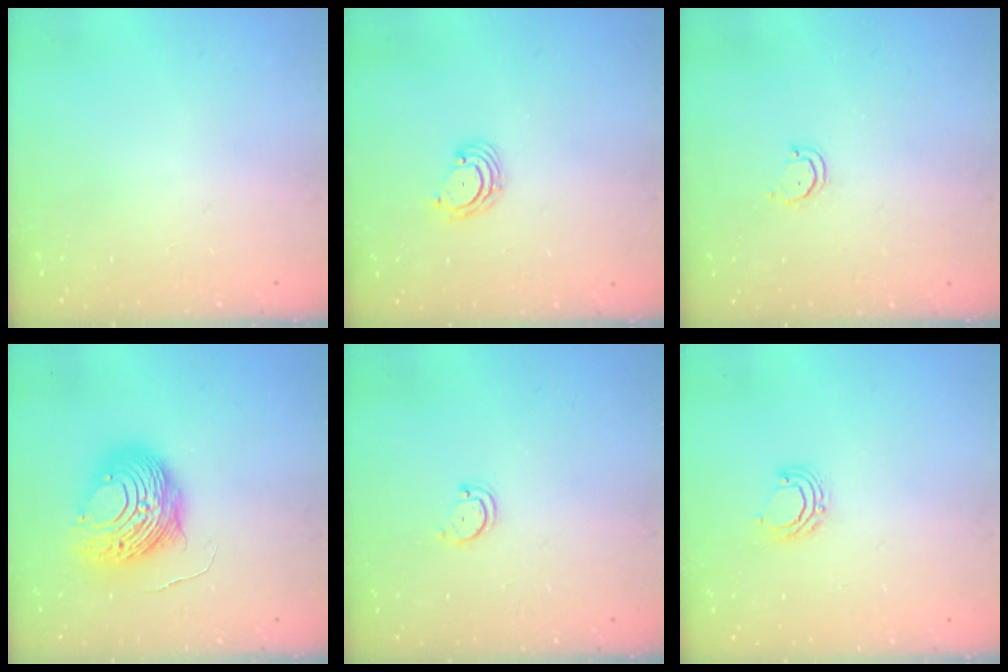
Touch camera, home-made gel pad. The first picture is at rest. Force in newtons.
{"total": 2.8, "press": 2.8, "slide": 0.3}
{"total": 2.6, "press": 2.6, "slide": 0.2}
{"total": 12.7, "press": 12.7, "slide": 1.3}
{"total": 2.8, "press": 2.8, "slide": 0.3}
{"total": 5.6, "press": 5.6, "slide": 1.0}